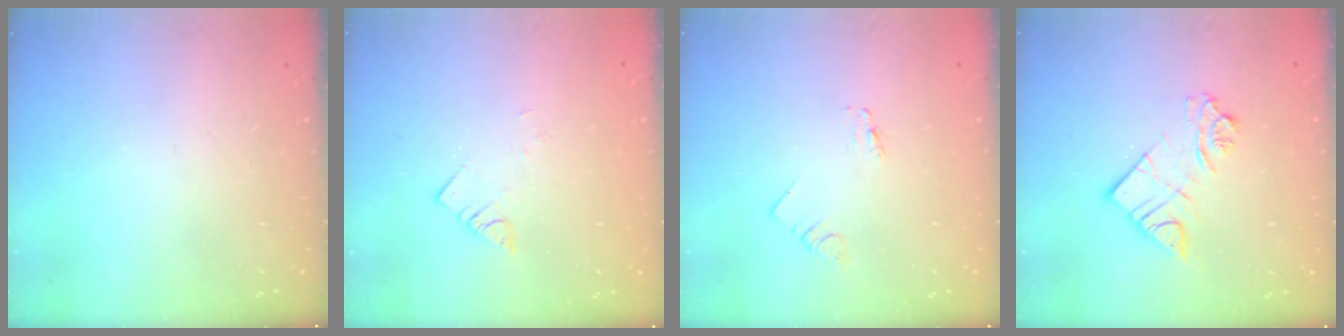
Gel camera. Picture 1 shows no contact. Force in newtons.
{"total": 2.9, "press": 2.8, "slide": 0.6}
{"total": 0.0}
{"total": 11.1, "press": 11.0, "slide": 1.3}